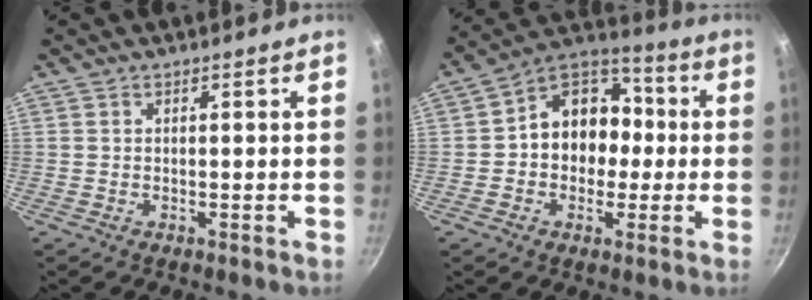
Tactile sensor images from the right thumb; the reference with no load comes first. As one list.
[{"total": 13.5, "force": [-0.3, 11.1, 7.7], "torque": [-0.062, 0.043, -0.024]}]